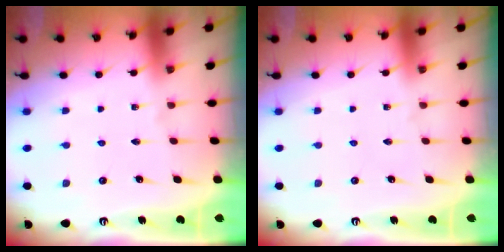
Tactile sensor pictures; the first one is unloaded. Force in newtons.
{"total": 0.0}